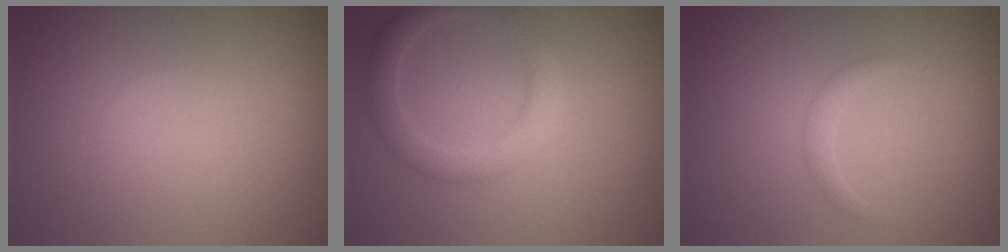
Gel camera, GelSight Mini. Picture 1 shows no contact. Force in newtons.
{"total": 2.8, "press": 2.8, "slide": 0.2}
{"total": 1.0, "press": 1.0, "slide": 0.2}